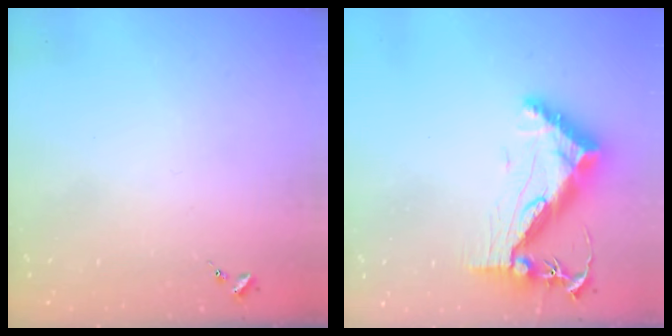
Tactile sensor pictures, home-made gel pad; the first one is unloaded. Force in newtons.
{"total": 13.5, "press": 13.4, "slide": 1.2}